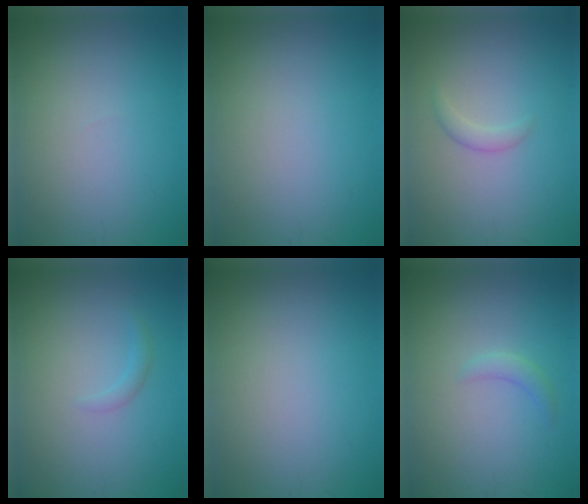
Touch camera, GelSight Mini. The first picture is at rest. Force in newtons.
{"total": 0.0}
{"total": 1.1, "press": 1.1, "slide": 0.1}
{"total": 0.9, "press": 0.8, "slide": 0.1}
{"total": 0.0}
{"total": 1.2, "press": 1.2, "slide": 0.1}